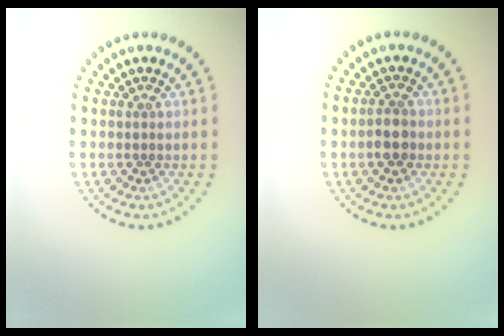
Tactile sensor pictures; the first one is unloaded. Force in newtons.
{"total": 2.0, "press": 1.9, "slide": 0.5}